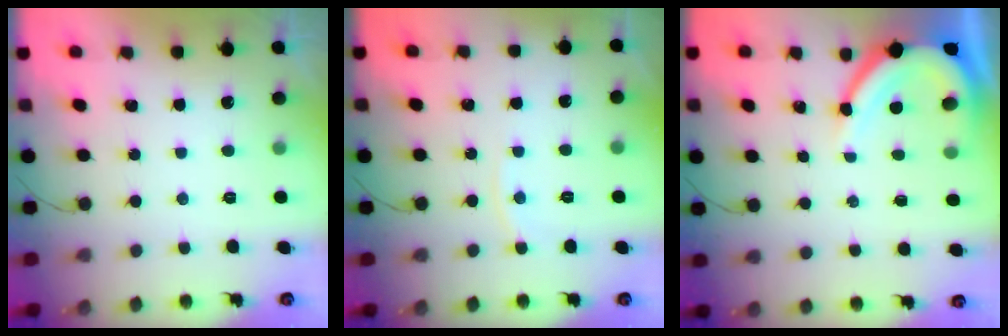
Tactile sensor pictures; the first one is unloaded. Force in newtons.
{"total": 2.9, "press": 2.8, "slide": 0.4}
{"total": 9.8, "press": 9.8, "slide": 1.2}